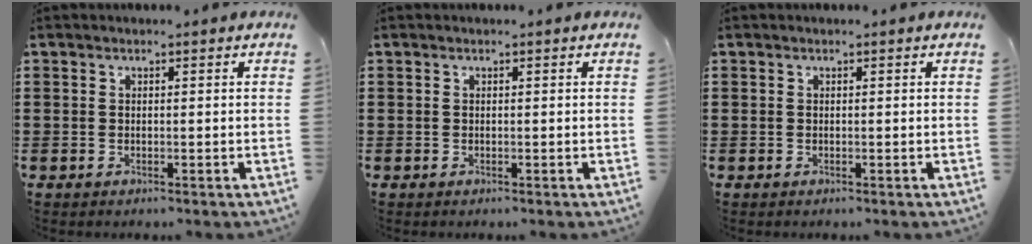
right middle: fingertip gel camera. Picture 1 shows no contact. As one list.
[{"total": 0.0}, {"total": 0.0}]